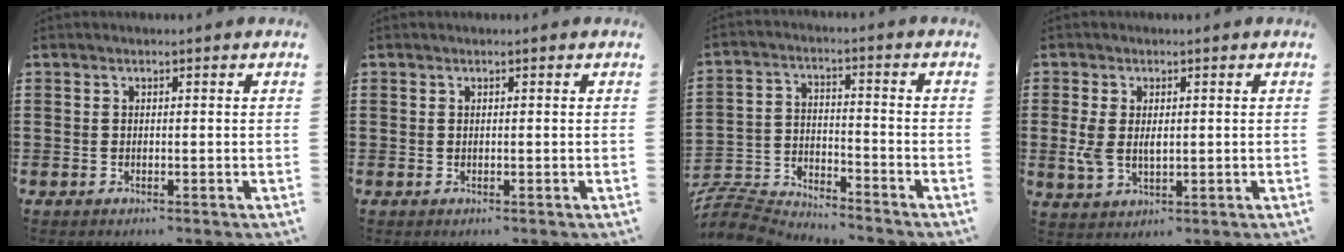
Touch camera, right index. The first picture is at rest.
{"total": 0.0}
{"total": 6.2, "force": [-6.1, 1.0, 0.6], "torque": [-0.033, 0.000, -0.131]}
{"total": 3.9, "force": [0.2, 2.3, 3.2], "torque": [-0.071, 0.005, 0.001]}